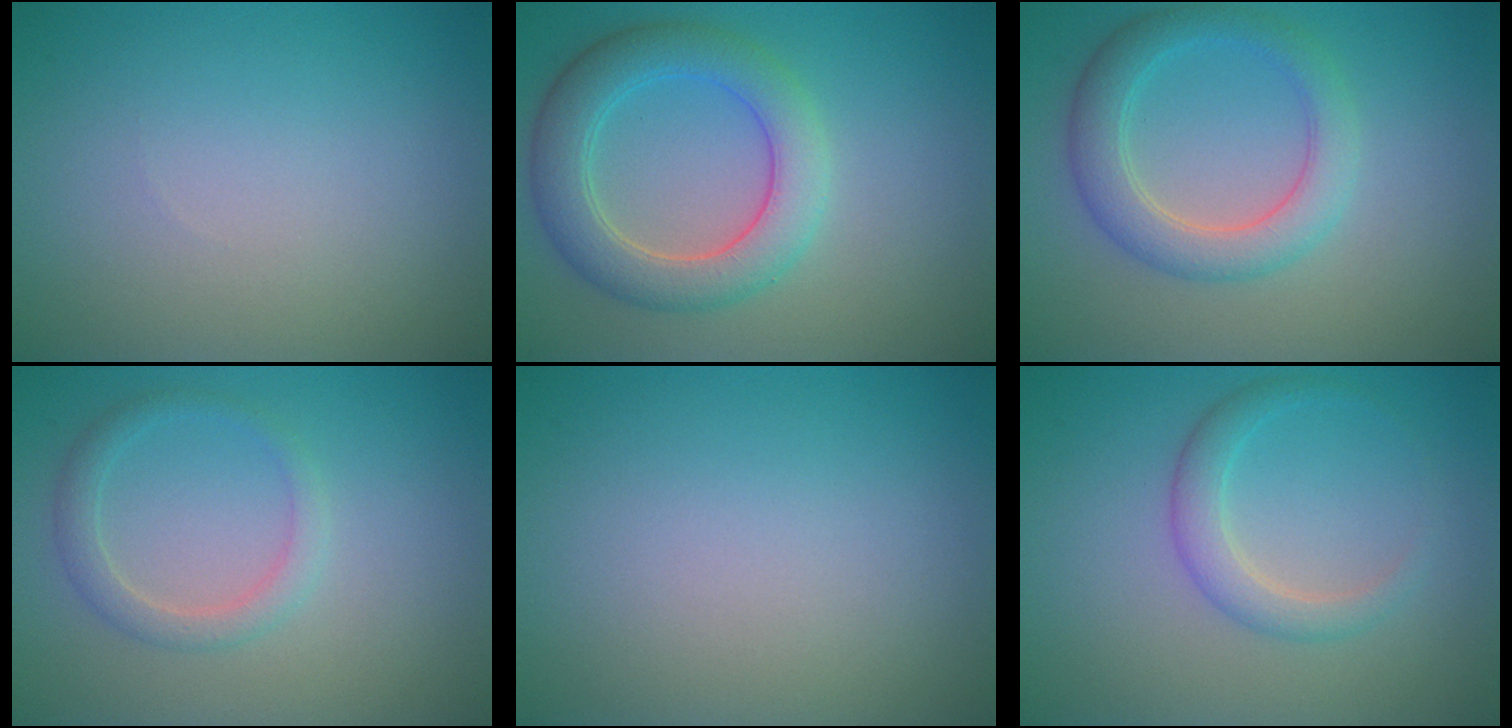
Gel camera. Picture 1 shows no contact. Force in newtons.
{"total": 5.5, "press": 5.5, "slide": 0.2}
{"total": 2.9, "press": 2.9, "slide": 0.3}
{"total": 2.0, "press": 2.0, "slide": 0.0}
{"total": 0.0}
{"total": 2.4, "press": 2.4, "slide": 0.1}